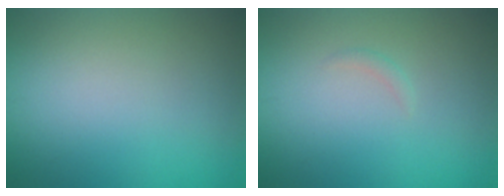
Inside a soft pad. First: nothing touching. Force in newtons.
{"total": 0.6, "press": 0.6, "slide": 0.0}